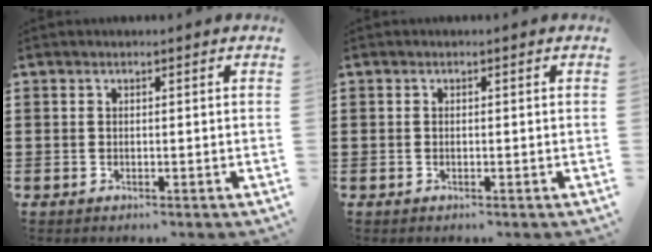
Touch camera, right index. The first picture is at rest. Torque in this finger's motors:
{"motor_torque": [0.00, 2.14, 0.02, 0.01]}